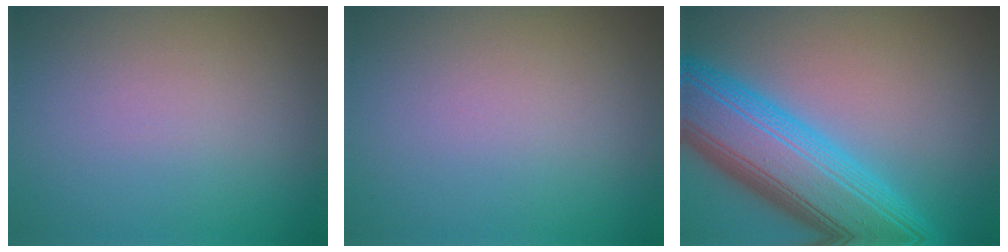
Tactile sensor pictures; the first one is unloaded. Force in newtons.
{"total": 0.0}
{"total": 11.5, "press": 11.5, "slide": 0.4}